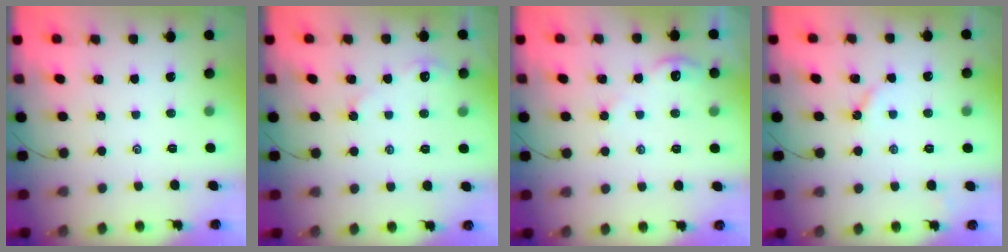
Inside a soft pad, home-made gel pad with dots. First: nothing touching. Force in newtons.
{"total": 2.8, "press": 2.8, "slide": 0.4}
{"total": 3.1, "press": 3.0, "slide": 0.4}
{"total": 2.6, "press": 2.6, "slide": 0.4}